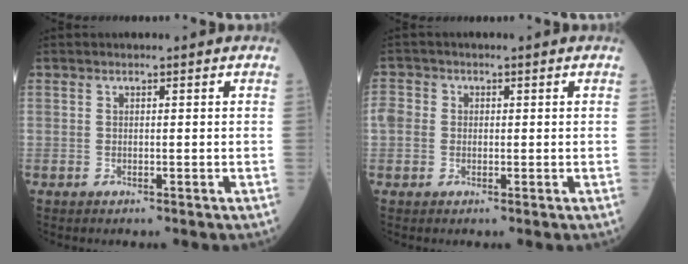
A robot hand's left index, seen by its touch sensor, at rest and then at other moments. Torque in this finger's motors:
{"motor_torque": [0.31, 0.05, 0.23, 0.04]}